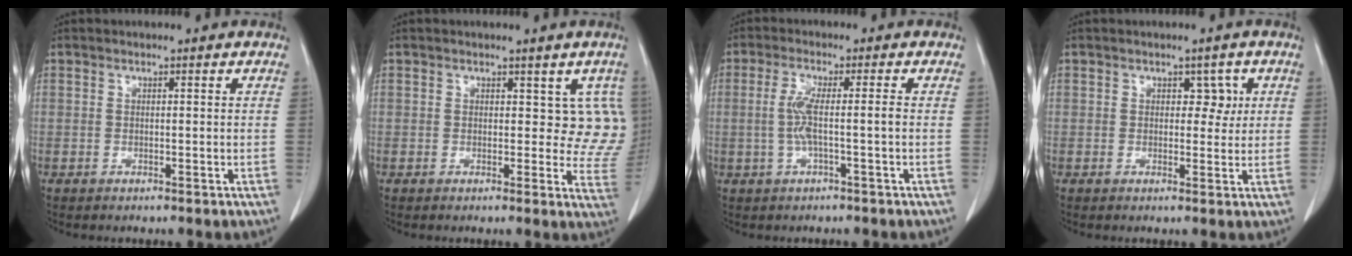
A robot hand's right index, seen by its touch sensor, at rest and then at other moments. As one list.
[{"total": 5.6, "force": [2.0, 3.8, 3.5], "torque": [0.001, -0.004, 0.015]}, {"total": 4.5, "force": [-0.6, 0.0, 4.4], "torque": [-0.096, 0.006, -0.012]}, {"total": 2.7, "force": [0.9, 1.8, 1.8], "torque": [-0.015, 0.006, 0.010]}]